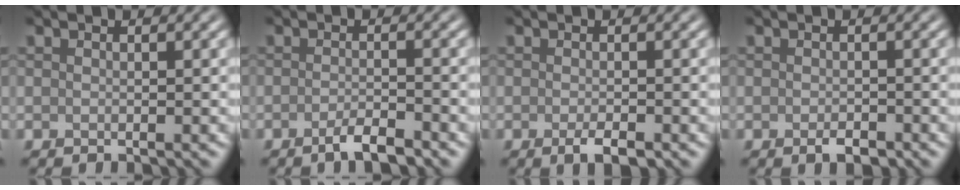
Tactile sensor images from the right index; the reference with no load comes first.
{"total": 2.5, "force": [-1.7, 0.5, 1.7], "torque": [-0.028, 0.002, -0.033]}
{"total": 1.9, "force": [-1.0, 0.5, 1.5], "torque": [-0.025, -0.003, -0.017]}
{"total": 1.4, "force": [-0.8, 0.7, 1.0], "torque": [-0.016, -0.003, -0.012]}